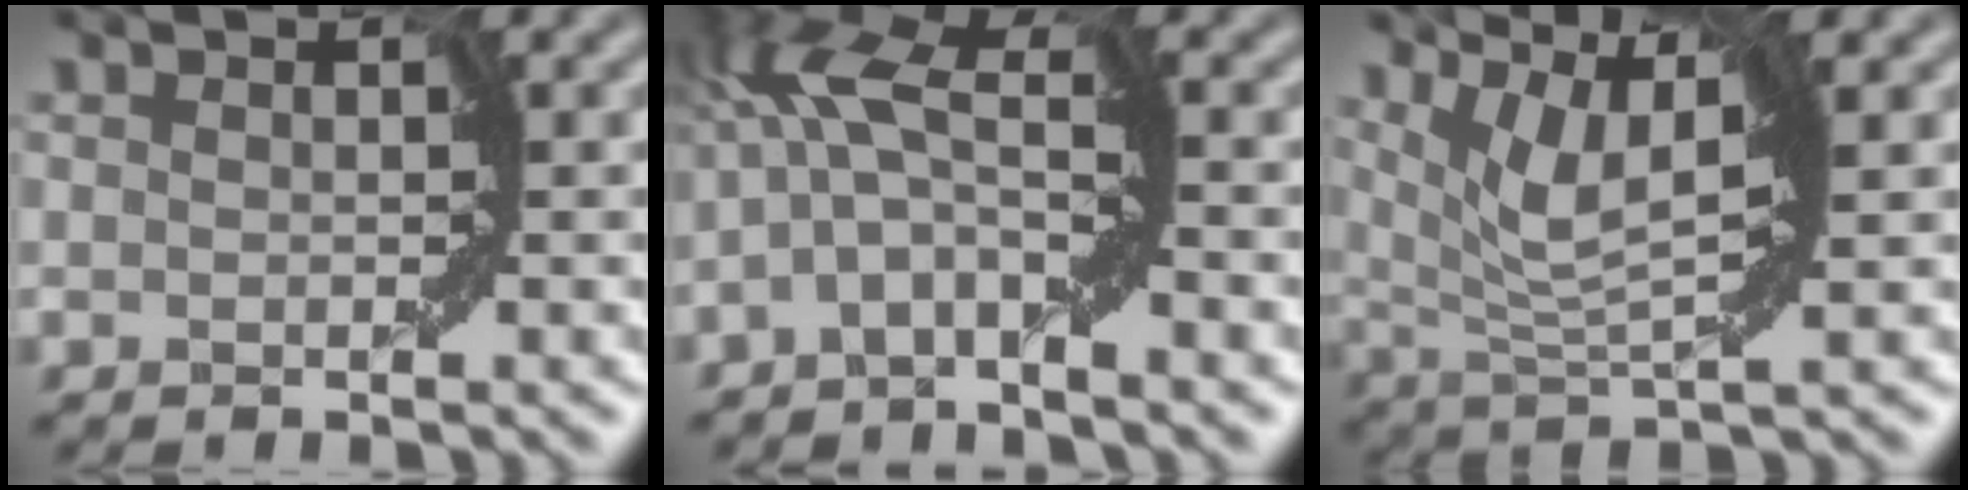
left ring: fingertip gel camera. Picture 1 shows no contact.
{"total": 5.2, "force": [-1.4, 1.6, 4.8], "torque": [-0.105, 0.020, -0.041]}
{"total": 4.7, "force": [2.4, 0.8, 4.0], "torque": [-0.083, -0.002, 0.047]}